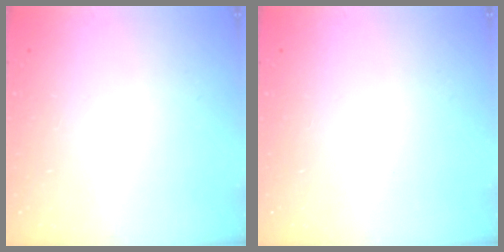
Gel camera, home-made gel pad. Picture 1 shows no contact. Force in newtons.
{"total": 0.0}